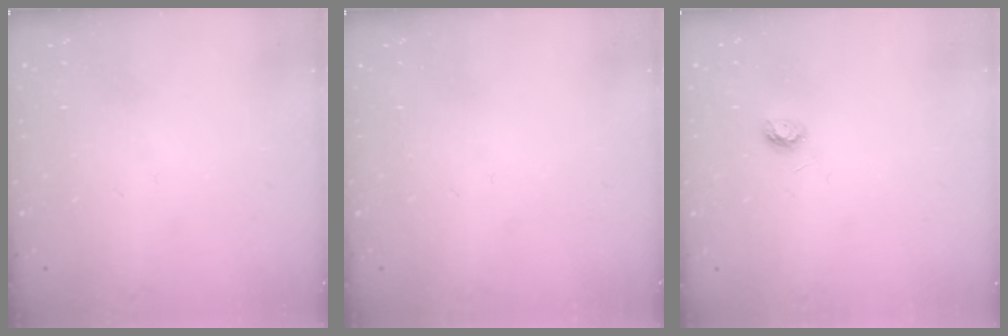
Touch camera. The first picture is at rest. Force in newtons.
{"total": 0.0}
{"total": 3.9, "press": 3.8, "slide": 0.4}